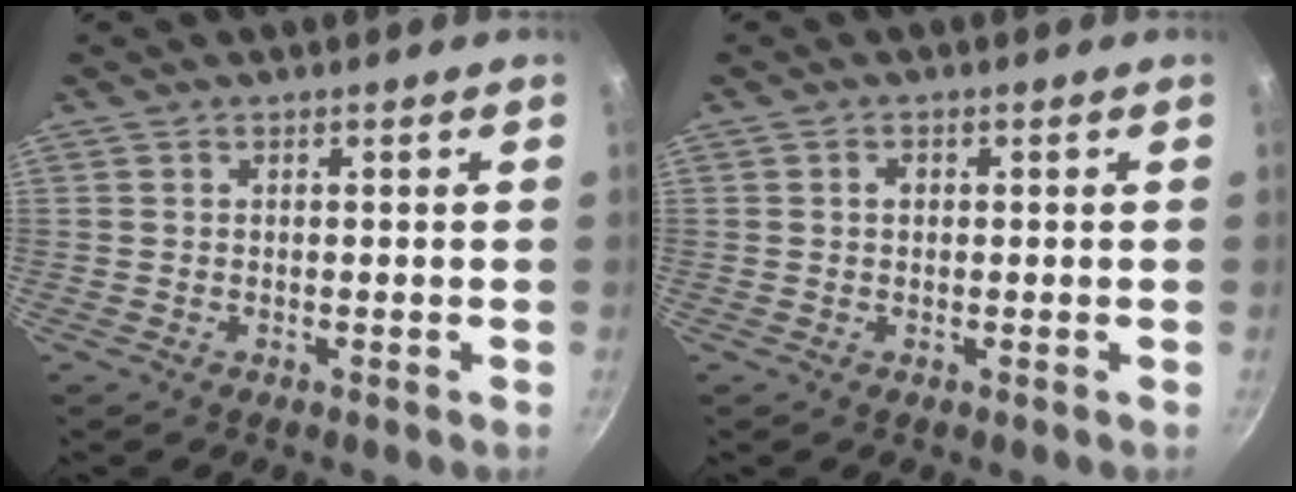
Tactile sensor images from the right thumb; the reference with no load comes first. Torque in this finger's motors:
{"motor_torque": [-0.39, 0.20, 0.10, -0.08, 0.00]}